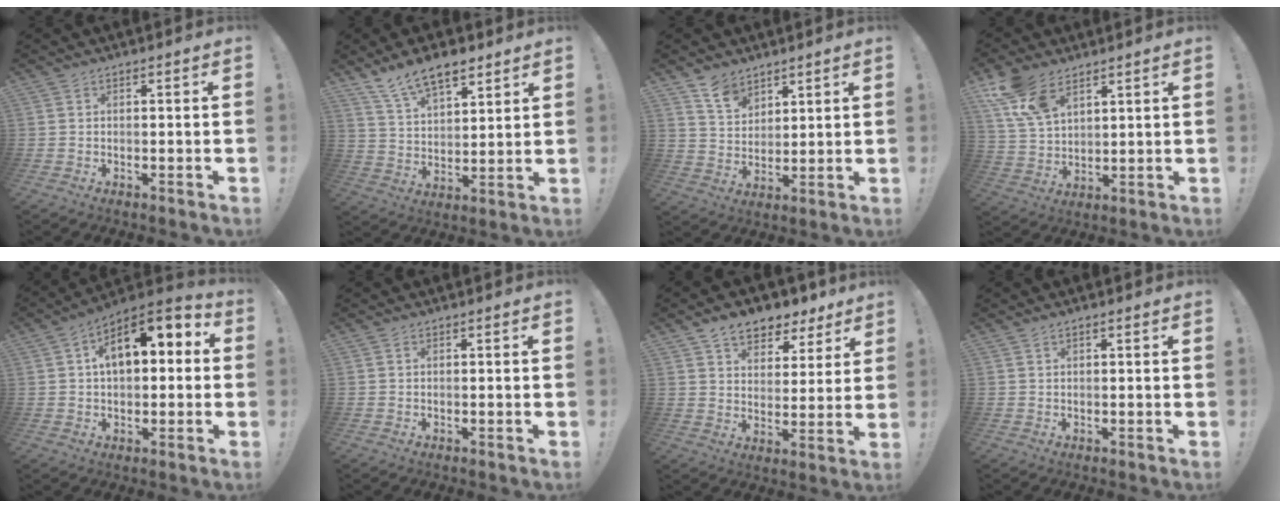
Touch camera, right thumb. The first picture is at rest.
{"total": 11.8, "force": [8.8, 5.2, 5.9], "torque": [-0.098, -0.047, 0.163]}
{"total": 8.4, "force": [6.5, 4.8, 2.5], "torque": [-0.051, -0.041, 0.125]}
{"total": 11.8, "force": [7.7, 6.1, 6.5], "torque": [-0.129, -0.027, 0.153]}
{"total": 13.0, "force": [4.0, 7.7, 9.7], "torque": [-0.143, -0.006, 0.071]}
{"total": 0.0}
{"total": 9.6, "force": [7.1, 5.4, 3.5], "torque": [-0.047, -0.050, 0.132]}
{"total": 0.8, "force": [0.6, 0.2, 0.5], "torque": [-0.012, 0.001, 0.012]}